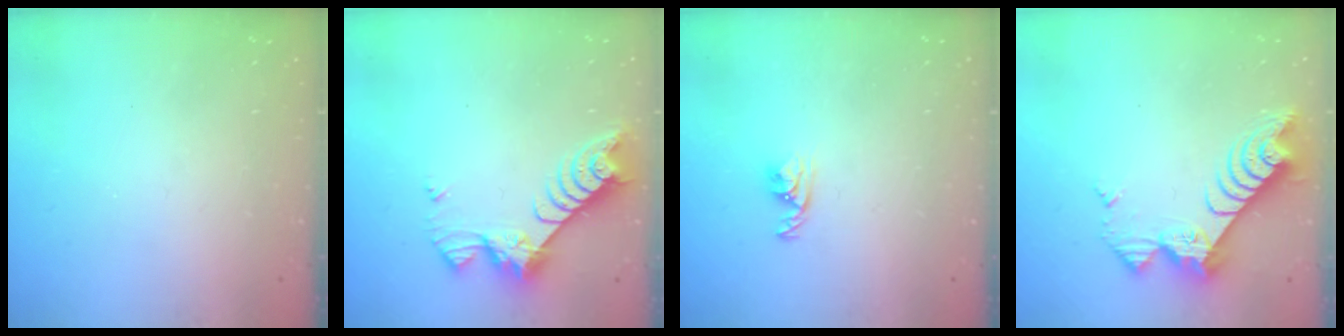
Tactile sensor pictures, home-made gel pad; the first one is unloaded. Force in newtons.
{"total": 7.6, "press": 7.5, "slide": 0.7}
{"total": 4.3, "press": 4.2, "slide": 0.8}
{"total": 10.4, "press": 10.4, "slide": 1.1}